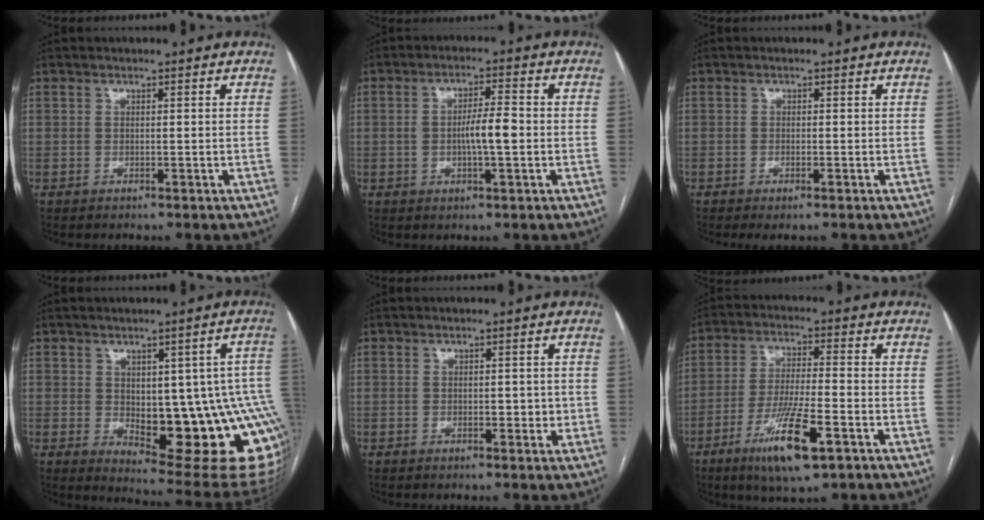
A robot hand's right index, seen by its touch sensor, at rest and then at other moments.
{"total": 5.3, "force": [-0.6, 1.0, 5.2], "torque": [-0.093, 0.007, -0.009]}
{"total": 1.4, "force": [-0.8, 0.2, 1.1], "torque": [-0.017, -0.003, -0.011]}
{"total": 19.7, "force": [-3.1, 6.7, 18.3], "torque": [-0.149, 0.013, -0.012]}
{"total": 0.7, "force": [-0.1, 0.3, 0.6], "torque": [-0.009, 0.000, -0.003]}
{"total": 11.8, "force": [-6.0, 1.6, 10.0], "torque": [-0.188, -0.021, -0.104]}